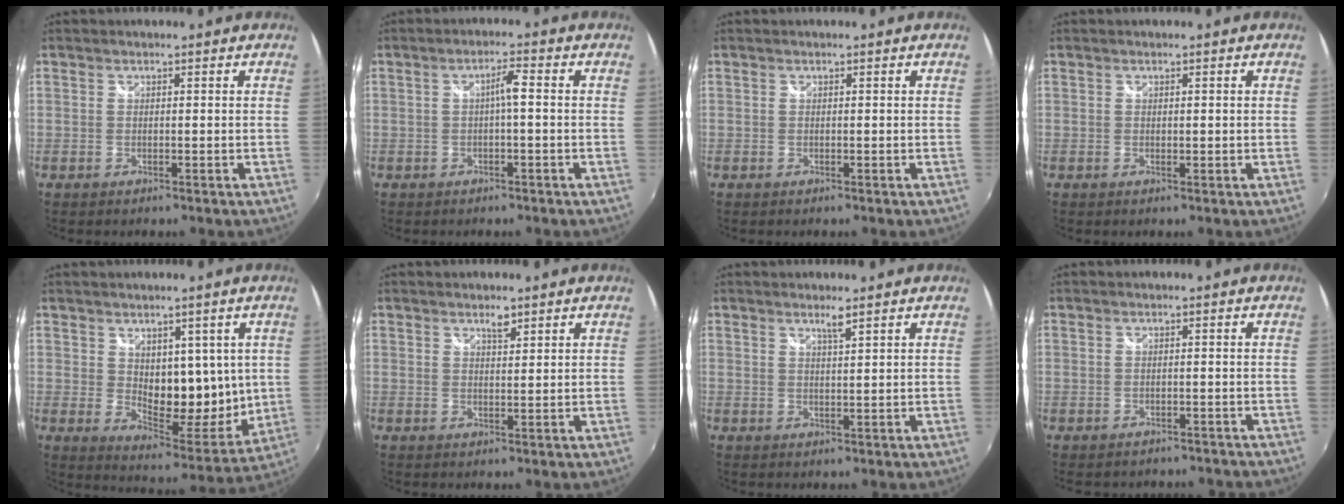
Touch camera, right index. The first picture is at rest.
{"total": 2.7, "force": [-0.3, 0.1, 2.7], "torque": [-0.050, 0.009, -0.004]}
{"total": 0.0}
{"total": 0.8, "force": [0.2, 0.3, 0.7], "torque": [-0.010, -0.001, 0.001]}
{"total": 12.2, "force": [2.8, 7.7, 9.0], "torque": [-0.113, -0.025, 0.060]}
{"total": 1.9, "force": [1.4, 0.7, 1.1], "torque": [-0.016, 0.005, 0.025]}
{"total": 1.7, "force": [1.3, -0.3, 1.2], "torque": [-0.020, -0.001, 0.021]}
{"total": 5.6, "force": [-4.9, 2.1, 1.7], "torque": [-0.036, -0.017, -0.061]}